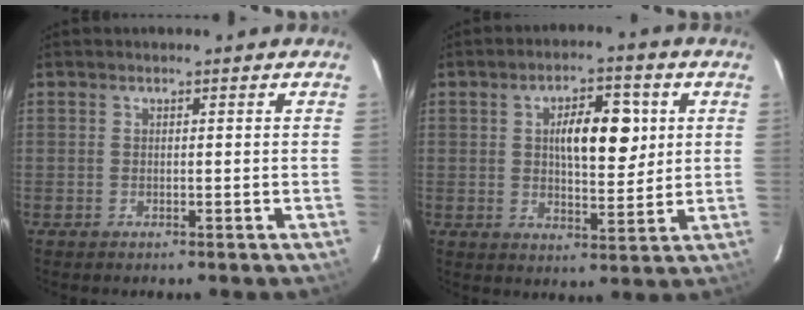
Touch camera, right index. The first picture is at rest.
{"total": 9.2, "force": [2.2, 3.5, 8.2], "torque": [-0.129, 0.012, 0.037]}